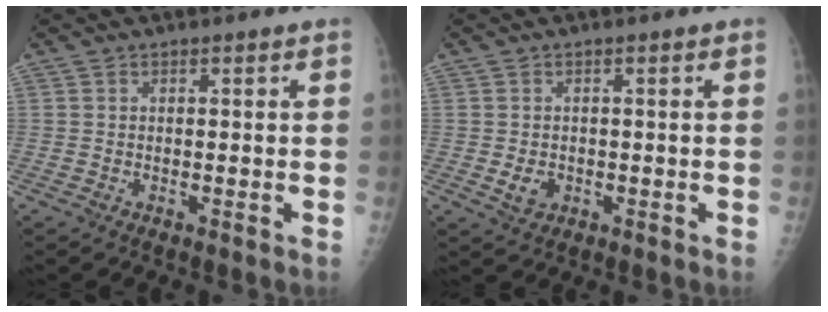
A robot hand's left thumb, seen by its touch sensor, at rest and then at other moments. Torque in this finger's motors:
{"motor_torque": [-0.07, 0.06, 0.10, -0.09, 0.00]}